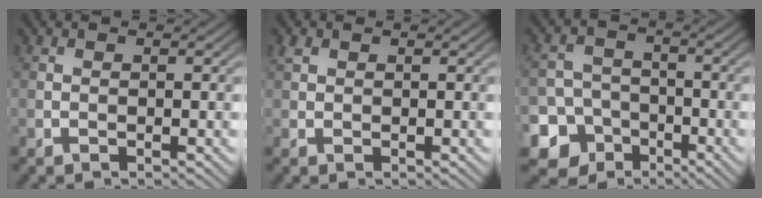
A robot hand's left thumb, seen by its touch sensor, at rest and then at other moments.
{"total": 1.2, "force": [0.8, 0.8, 0.5], "torque": [-0.012, 0.004, 0.016]}
{"total": 9.4, "force": [-5.1, 7.6, 2.0], "torque": [-0.051, -0.025, -0.112]}